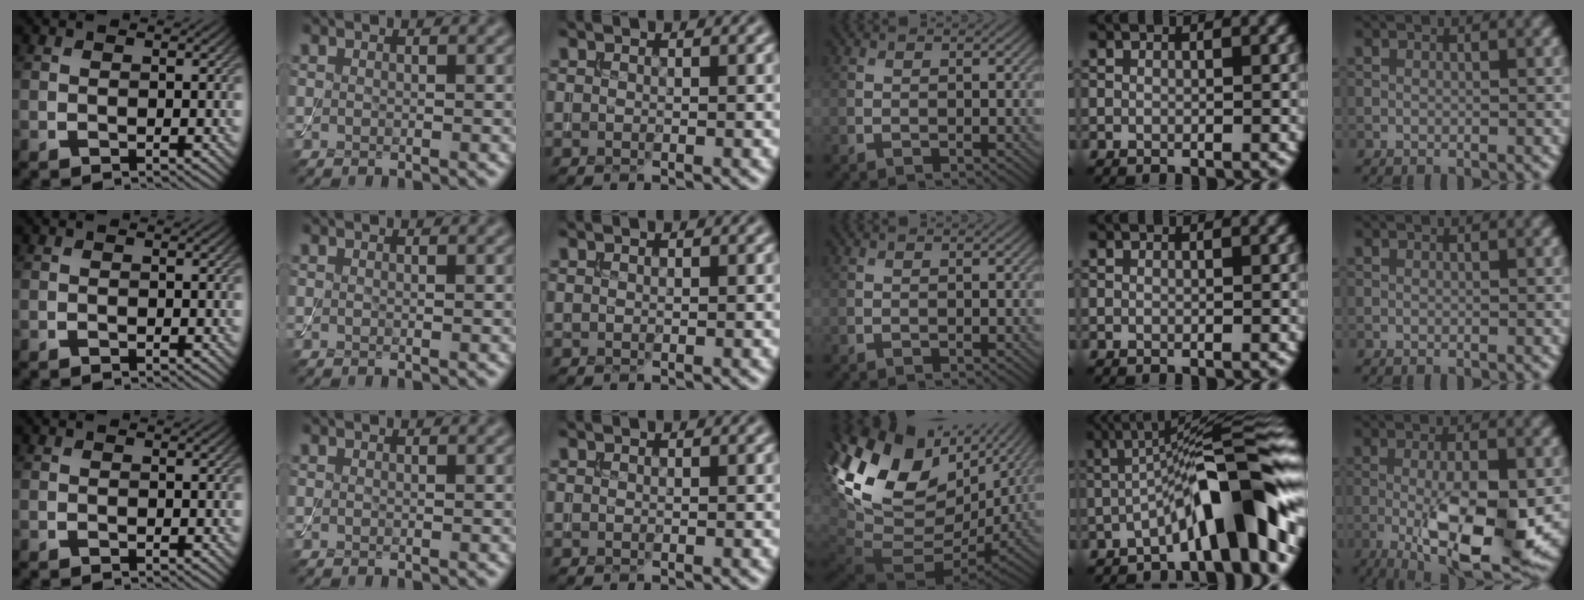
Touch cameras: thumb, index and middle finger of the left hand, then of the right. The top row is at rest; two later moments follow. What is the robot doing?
{"motion": "assemble", "object": "toy tower of hanoi"}